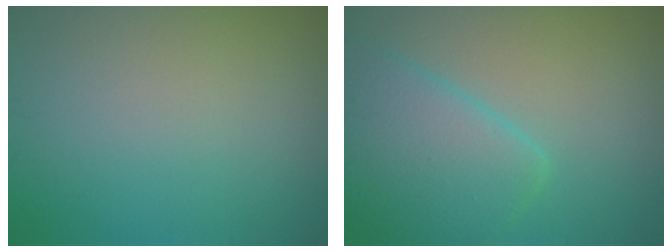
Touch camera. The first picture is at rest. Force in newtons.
{"total": 6.2, "press": 6.2, "slide": 0.4}